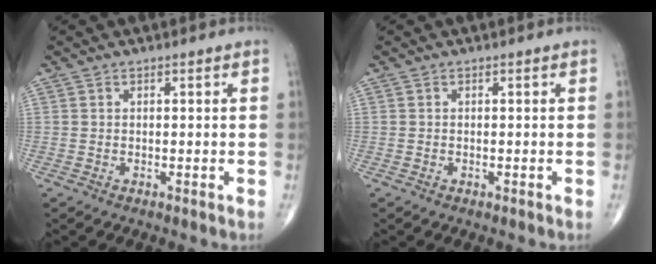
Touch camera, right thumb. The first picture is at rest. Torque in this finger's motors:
{"motor_torque": [0.43, 0.28, -0.27, 0.04, 0.00]}